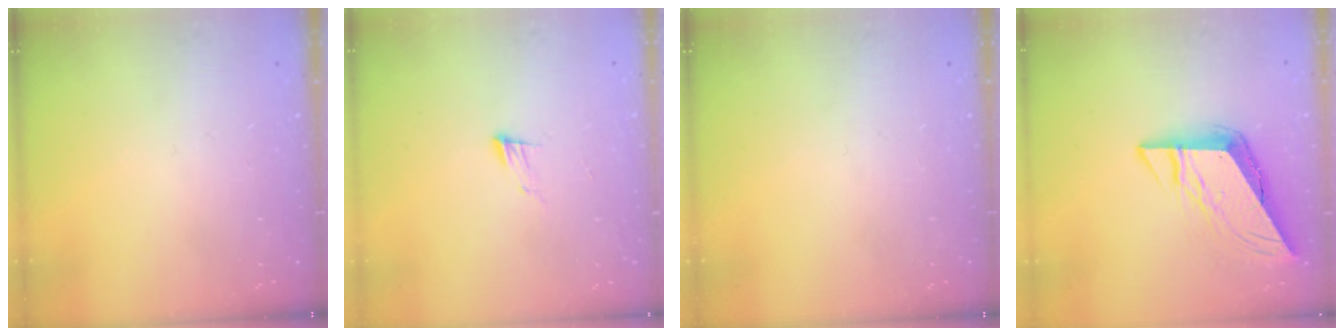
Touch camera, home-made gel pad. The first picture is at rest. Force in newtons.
{"total": 5.1, "press": 5.1, "slide": 0.5}
{"total": 0.0}
{"total": 9.8, "press": 9.8, "slide": 0.6}